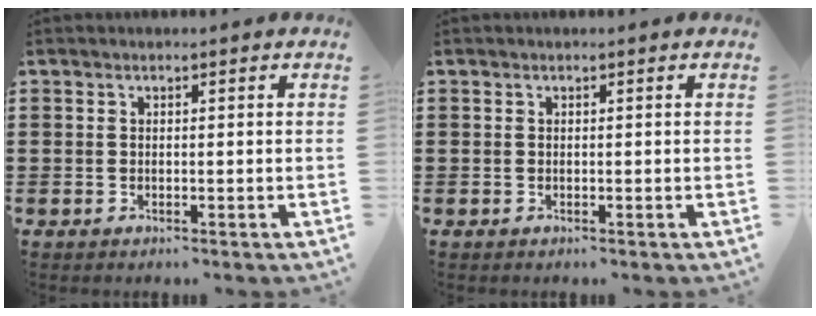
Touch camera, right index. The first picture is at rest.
{"total": 0.0}